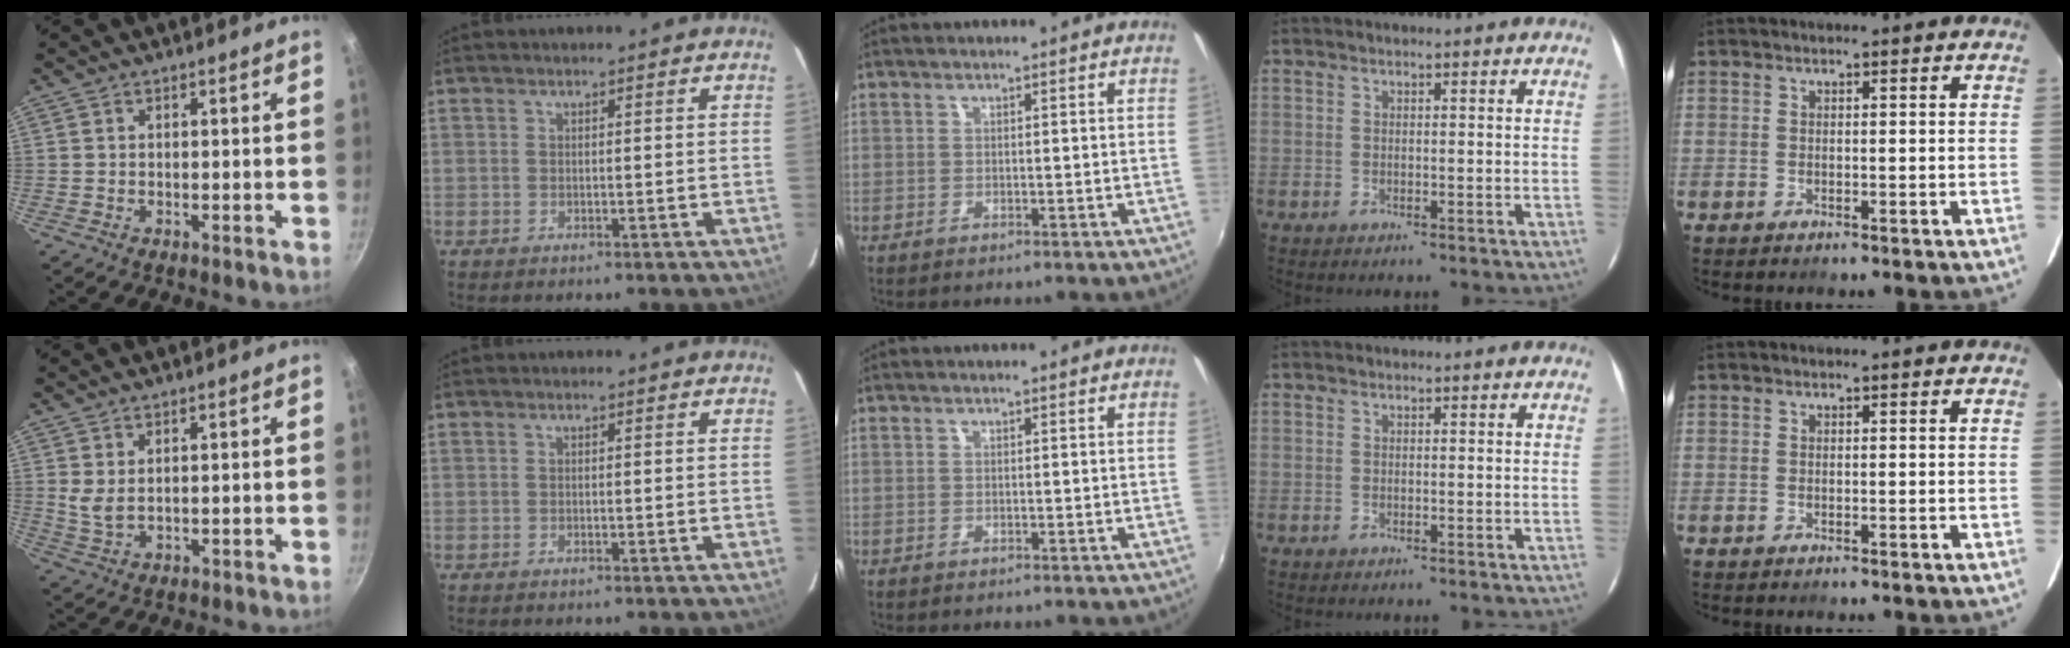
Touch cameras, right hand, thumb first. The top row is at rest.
{"thumb": {"total": 3.0, "force": [1.1, 1.5, 2.4], "torque": [-0.044, -0.011, 0.027]}}